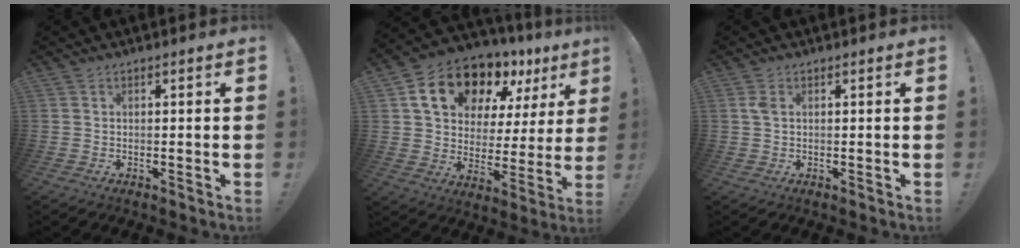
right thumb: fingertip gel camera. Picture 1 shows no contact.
{"total": 17.6, "force": [11.6, 9.8, 8.9], "torque": [-0.136, -0.072, 0.212]}
{"total": 1.7, "force": [0.5, 0.9, 1.4], "torque": [-0.027, 0.003, 0.008]}